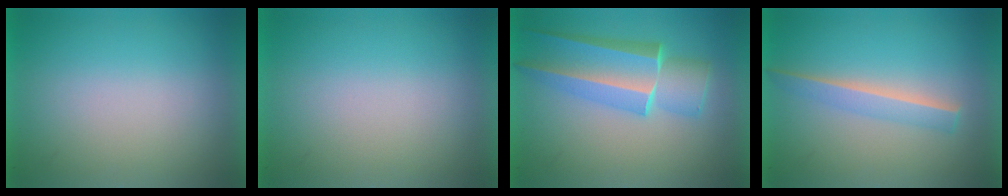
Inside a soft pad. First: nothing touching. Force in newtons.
{"total": 0.0}
{"total": 4.6}
{"total": 2.4}